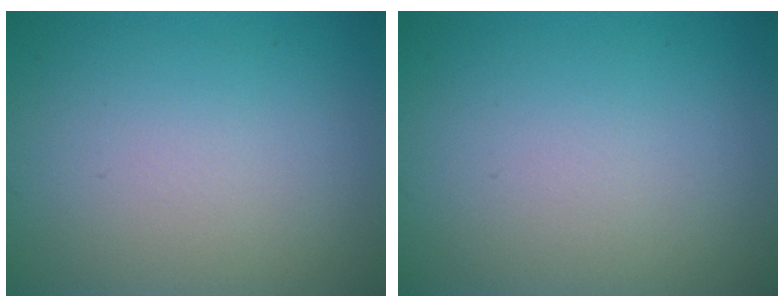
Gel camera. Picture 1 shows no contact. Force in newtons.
{"total": 0.0}